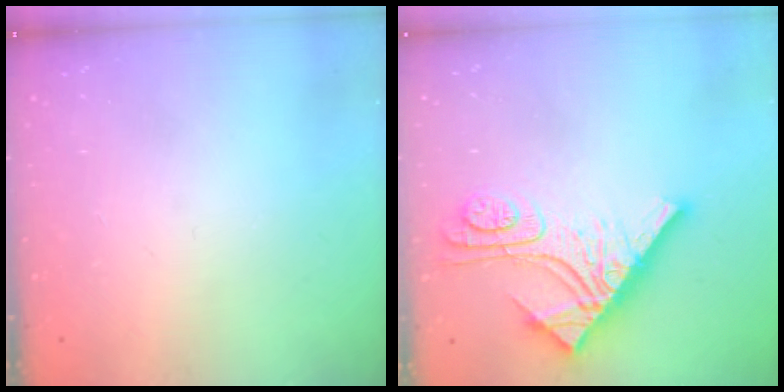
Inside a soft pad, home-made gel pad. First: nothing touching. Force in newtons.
{"total": 13.7, "press": 13.6, "slide": 1.2}